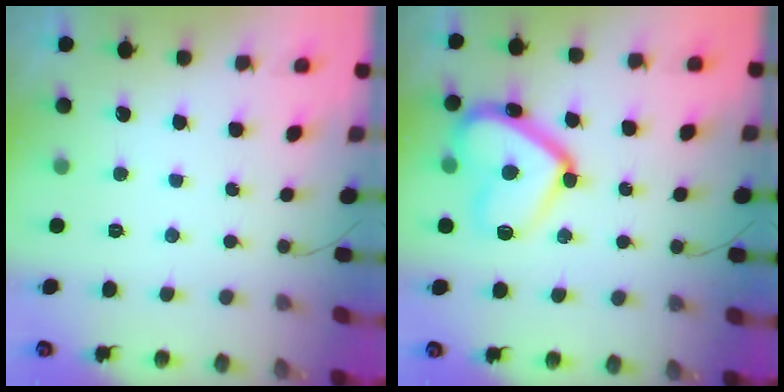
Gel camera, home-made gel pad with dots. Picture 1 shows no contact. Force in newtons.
{"total": 17.5, "press": 17.4, "slide": 1.3}